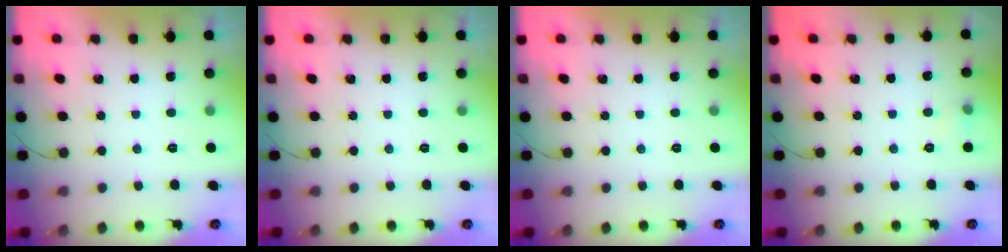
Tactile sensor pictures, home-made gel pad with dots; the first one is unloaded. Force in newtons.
{"total": 0.0}
{"total": 0.0}
{"total": 4.2, "press": 3.5, "slide": 2.3}